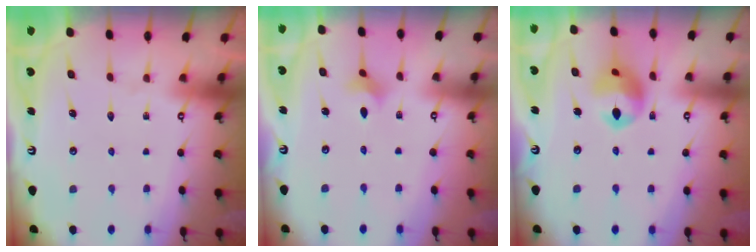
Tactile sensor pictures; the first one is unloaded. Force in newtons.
{"total": 2.6, "press": 2.5, "slide": 0.7}
{"total": 11.2, "press": 11.2, "slide": 0.8}